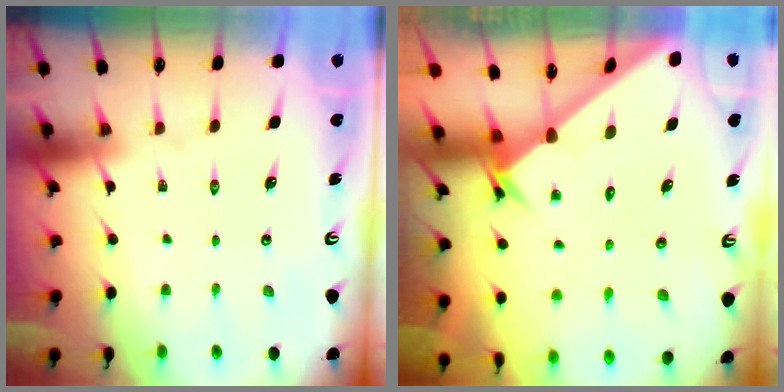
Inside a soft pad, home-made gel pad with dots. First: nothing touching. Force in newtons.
{"total": 2.6, "press": 2.6, "slide": 0.2}